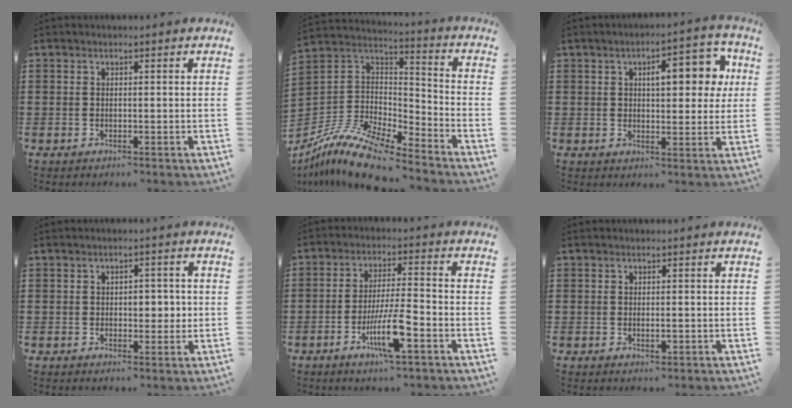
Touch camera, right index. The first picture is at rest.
{"total": 12.5, "force": [-10.5, 3.0, 6.1], "torque": [-0.127, 0.031, -0.208]}
{"total": 8.4, "force": [2.2, 3.6, 7.2], "torque": [-0.096, -0.005, 0.024]}
{"total": 3.3, "force": [0.0, 1.9, 2.6], "torque": [-0.027, -0.001, -0.009]}
{"total": 8.3, "force": [-3.8, 1.3, 7.3], "torque": [-0.150, -0.012, -0.071]}
{"total": 1.2, "force": [-0.2, 0.4, 1.1], "torque": [-0.020, -0.002, -0.004]}